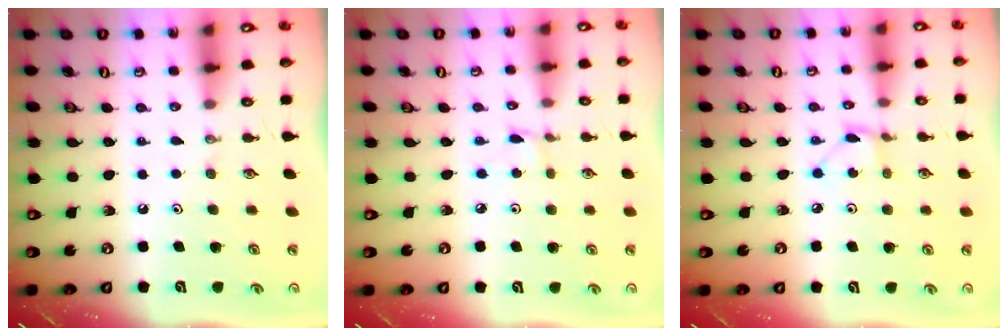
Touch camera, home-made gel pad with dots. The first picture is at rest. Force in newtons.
{"total": 1.9, "press": 1.9, "slide": 0.2}
{"total": 2.4, "press": 2.4, "slide": 0.3}